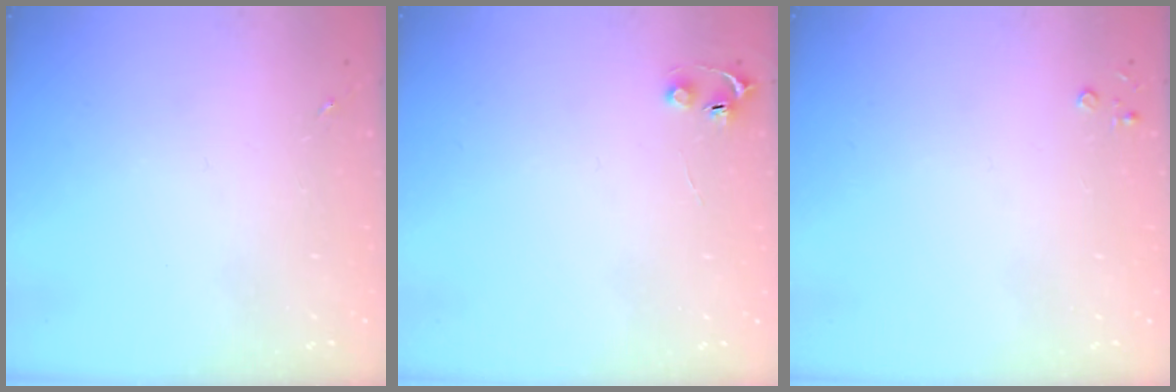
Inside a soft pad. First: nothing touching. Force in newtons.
{"total": 4.0, "press": 4.0, "slide": 0.5}
{"total": 2.2, "press": 2.2, "slide": 0.3}